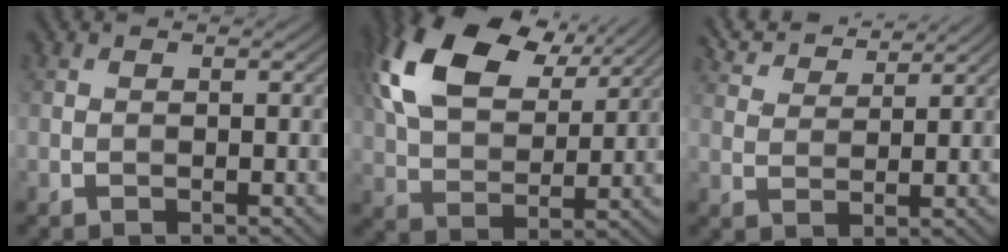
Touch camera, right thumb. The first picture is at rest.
{"total": 15.9, "force": [7.3, 9.0, 10.9], "torque": [-0.257, 0.023, 0.137]}
{"total": 6.2, "force": [5.6, 1.2, 2.5], "torque": [-0.073, 0.015, 0.107]}